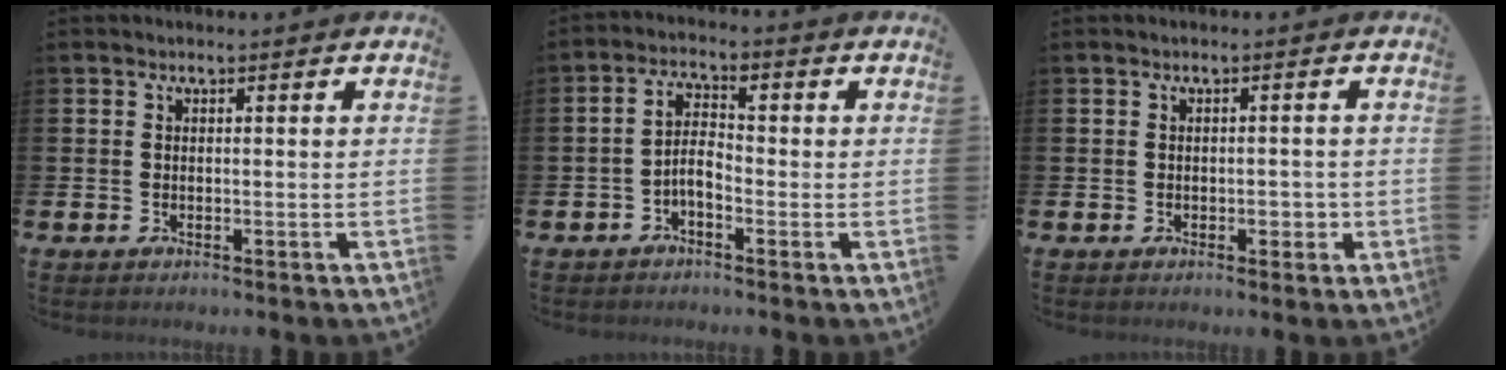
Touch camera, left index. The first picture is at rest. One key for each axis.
{"total": 3.6, "fx": -1.2, "fy": 1.6, "fz": 2.9, "tx": -0.053, "ty": 0.012, "tz": -0.025}
{"total": 1.7, "fx": -0.5, "fy": 1.0, "fz": 1.4, "tx": -0.016, "ty": -0.002, "tz": -0.010}